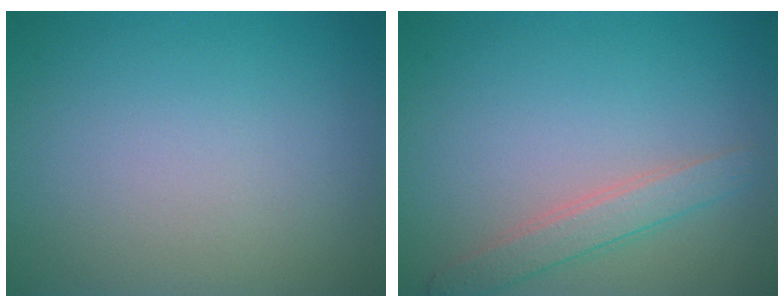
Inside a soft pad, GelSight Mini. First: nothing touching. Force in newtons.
{"total": 2.4, "press": 2.4, "slide": 0.1}